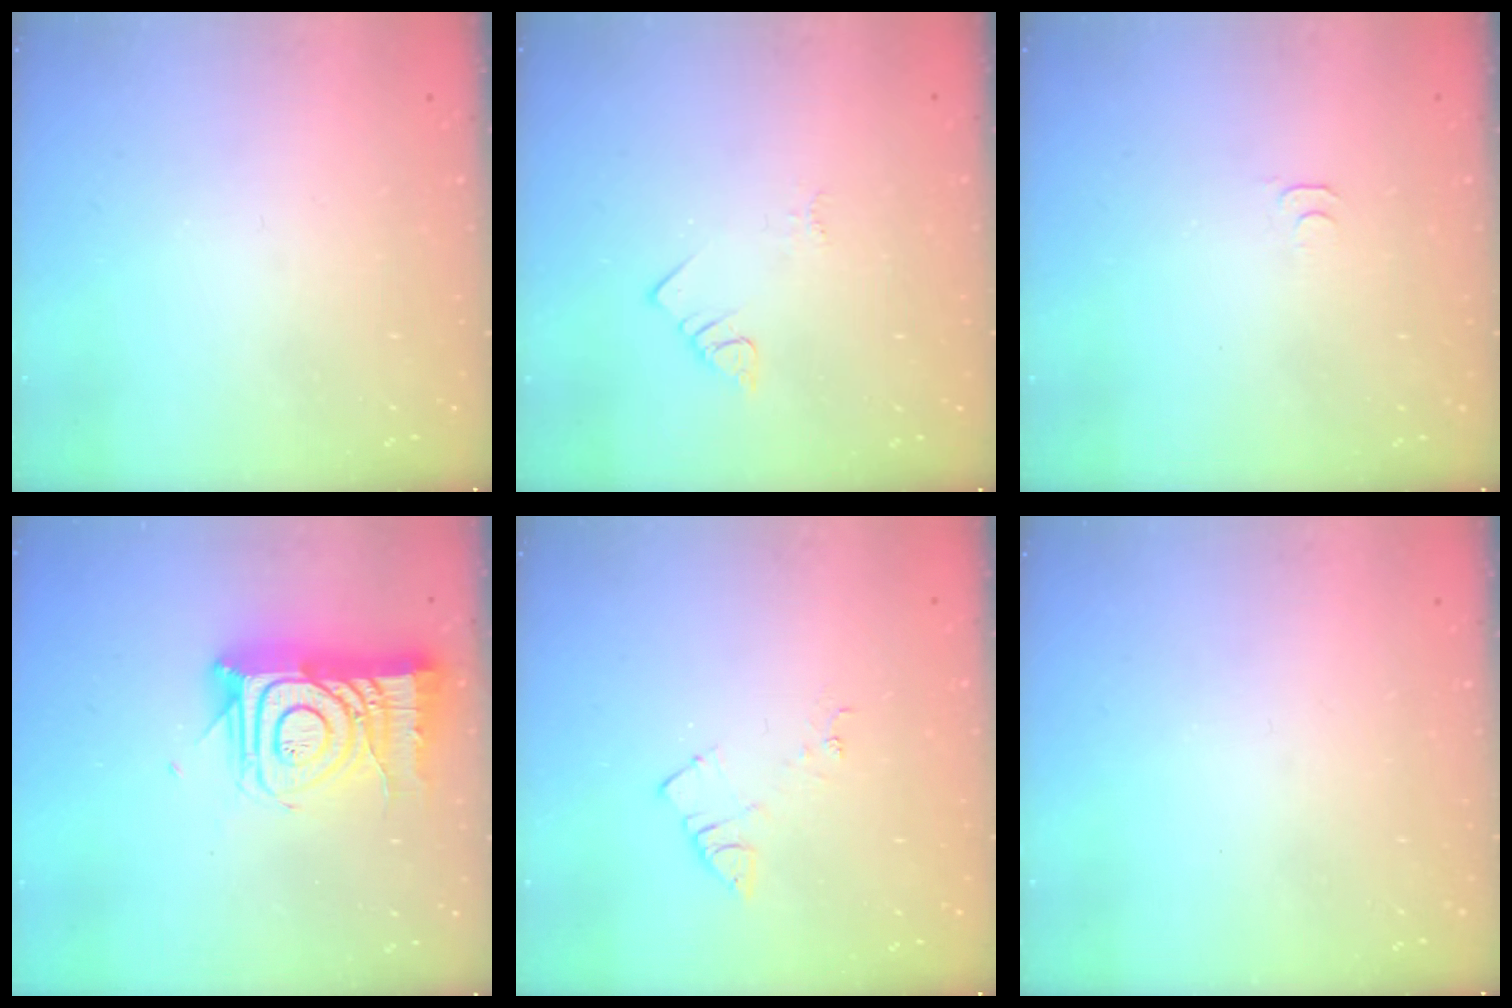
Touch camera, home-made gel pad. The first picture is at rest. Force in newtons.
{"total": 2.0, "press": 2.0, "slide": 0.4}
{"total": 2.8, "press": 2.7, "slide": 0.5}
{"total": 16.7, "press": 16.6, "slide": 1.4}
{"total": 6.2, "press": 6.2, "slide": 0.6}
{"total": 0.0}